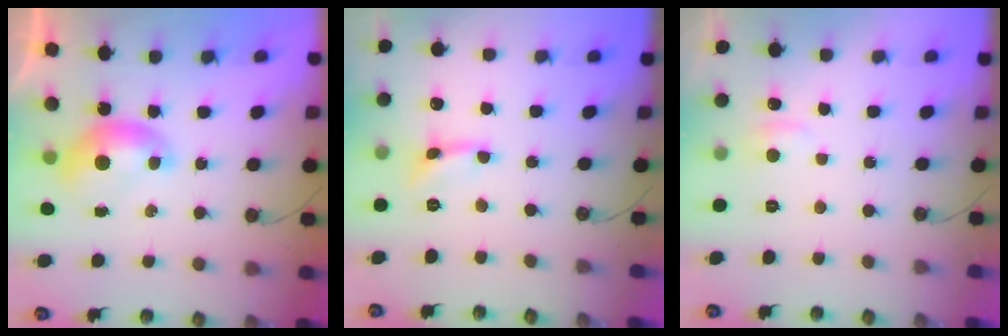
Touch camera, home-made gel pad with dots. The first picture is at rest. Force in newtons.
{"total": 0.7, "press": 0.6, "slide": 0.3}
{"total": 1.0, "press": 0.7, "slide": 0.8}